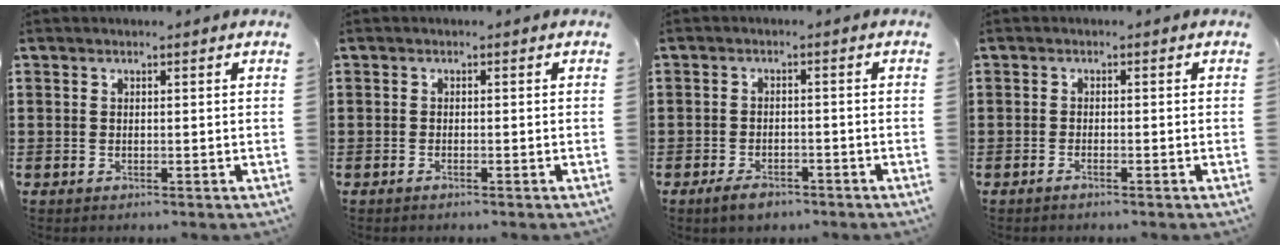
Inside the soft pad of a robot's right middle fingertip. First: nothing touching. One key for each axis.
{"total": 0.5, "fx": -0.4, "fy": -0.1, "fz": 0.4, "tx": -0.009, "ty": -0.004, "tz": -0.007}
{"total": 2.7, "fx": -2.1, "fy": 1.2, "fz": 1.1, "tx": -0.029, "ty": 0.002, "tz": -0.044}
{"total": 0.8, "fx": -0.6, "fy": -0.1, "fz": 0.5, "tx": -0.011, "ty": -0.004, "tz": -0.011}